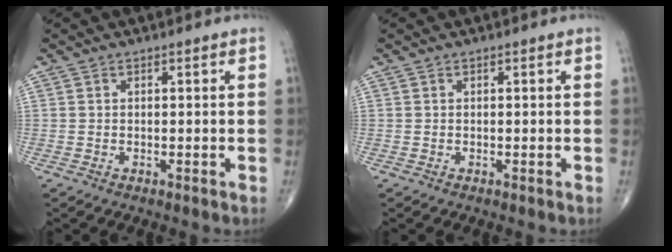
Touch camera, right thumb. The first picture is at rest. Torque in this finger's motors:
{"motor_torque": [0.00, 0.00, -0.02, 0.02, 0.00]}